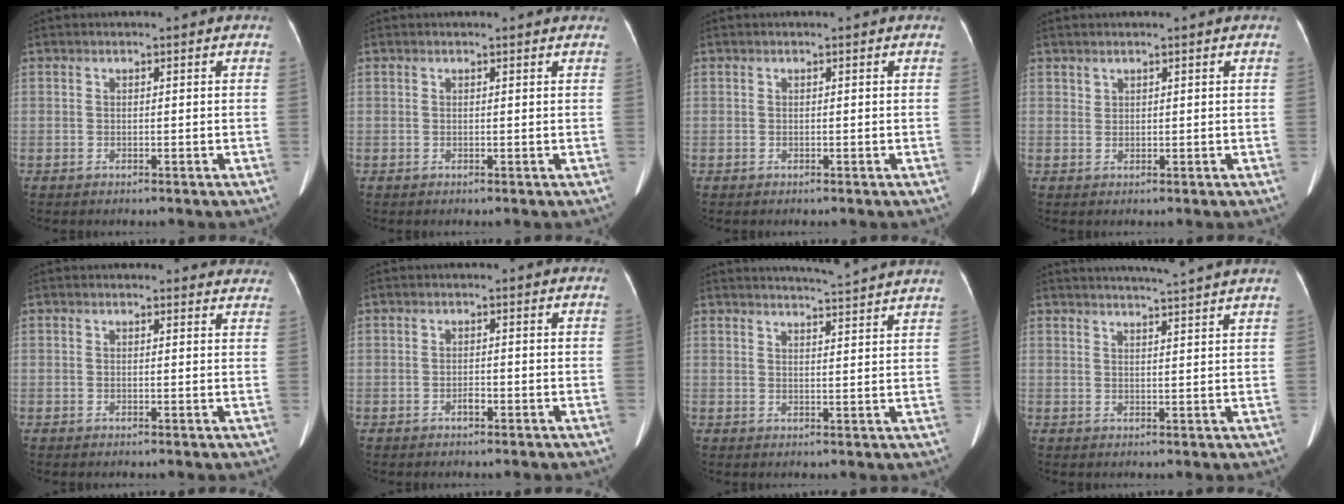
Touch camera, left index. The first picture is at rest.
{"total": 1.4, "force": [1.4, 0.2, 0.2], "torque": [-0.013, 0.001, 0.008]}
{"total": 0.0}
{"total": 0.7, "force": [0.7, 0.3, 0.0], "torque": [0.000, 0.000, 0.013]}
{"total": 4.3, "force": [4.1, 1.4, 0.2], "torque": [0.013, -0.012, 0.018]}
{"total": 1.0, "force": [-0.7, 0.4, 0.7], "torque": [-0.013, 0.002, -0.010]}
{"total": 9.0, "force": [8.6, -1.0, 2.4], "torque": [-0.040, 0.000, 0.099]}
{"total": 8.6, "force": [7.9, -1.4, 3.2], "torque": [-0.045, 0.009, 0.092]}